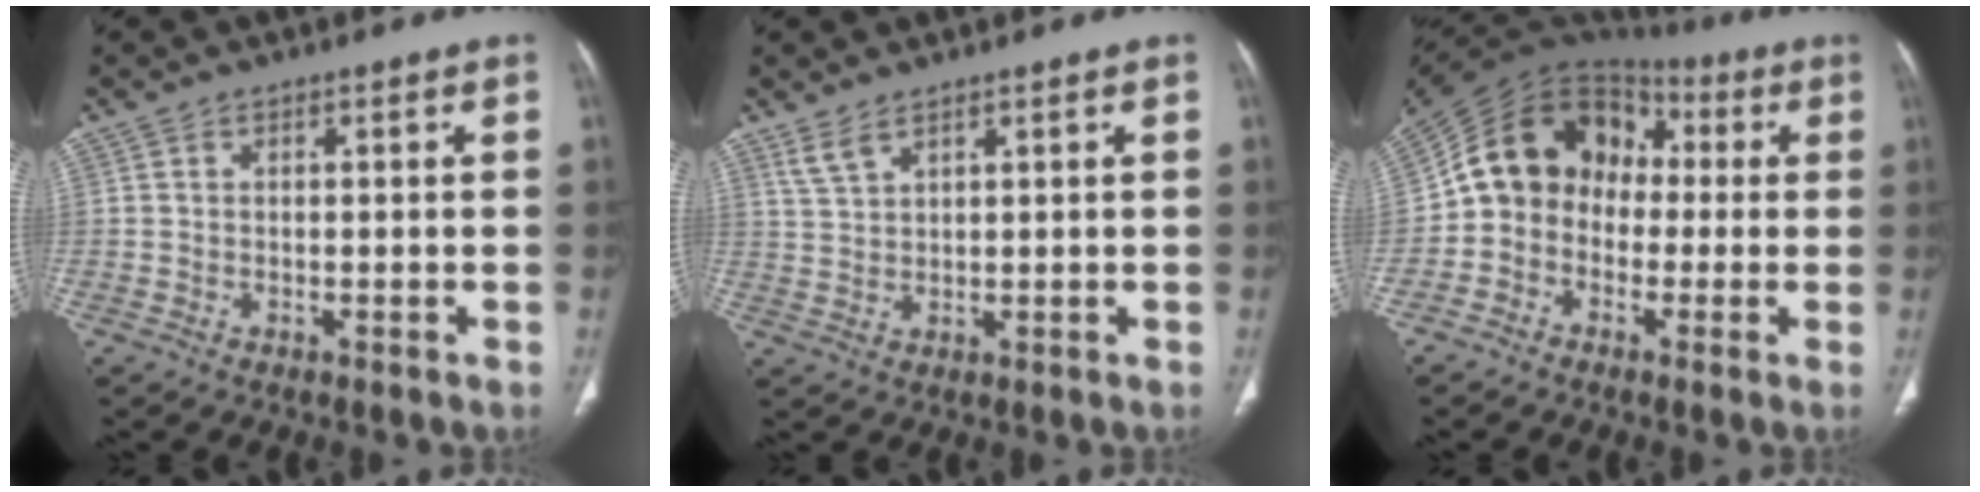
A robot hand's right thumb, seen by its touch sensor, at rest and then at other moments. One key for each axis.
{"total": 3.1, "fx": 2.5, "fy": 1.0, "fz": 1.7, "tx": -0.036, "ty": -0.007, "tz": 0.060}
{"total": 13.8, "fx": -0.6, "fy": 11.6, "fz": 7.5, "tx": -0.096, "ty": 0.051, "tz": -0.029}